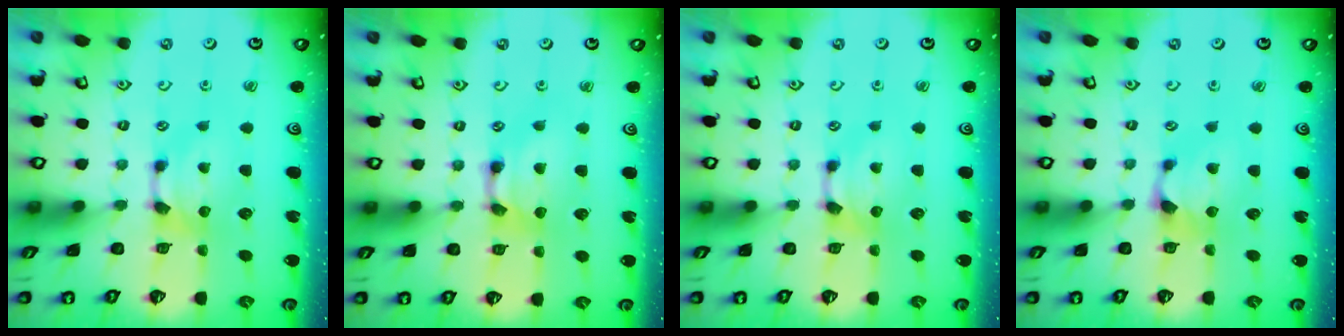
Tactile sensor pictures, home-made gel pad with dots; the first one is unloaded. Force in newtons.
{"total": 2.0, "press": 2.0, "slide": 0.1}
{"total": 0.0}
{"total": 2.4, "press": 2.3, "slide": 0.6}